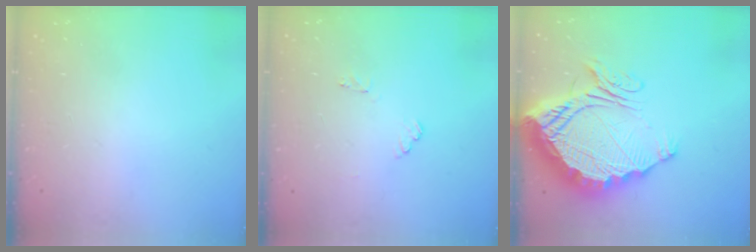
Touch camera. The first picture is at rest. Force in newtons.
{"total": 6.9, "press": 6.9, "slide": 0.5}
{"total": 22.0, "press": 21.9, "slide": 1.7}